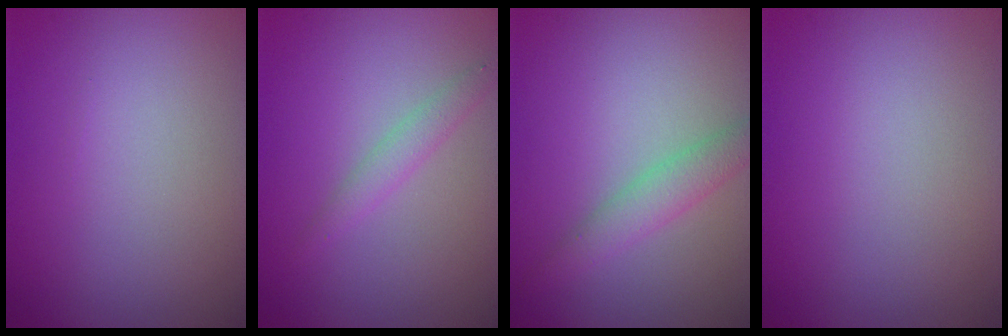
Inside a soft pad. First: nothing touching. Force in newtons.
{"total": 1.5, "press": 1.5, "slide": 0.1}
{"total": 2.3, "press": 2.3, "slide": 0.1}
{"total": 0.0}